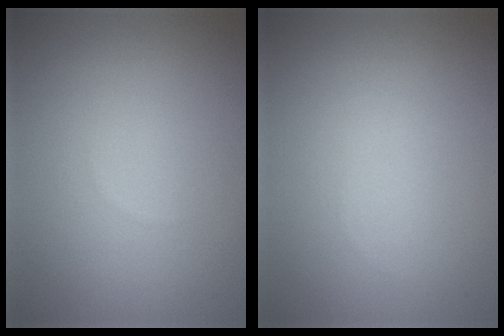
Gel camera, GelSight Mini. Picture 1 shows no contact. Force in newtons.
{"total": 0.0}